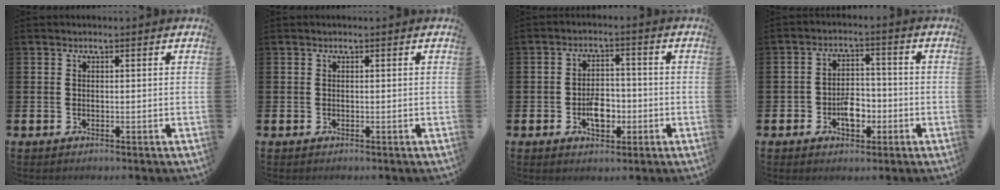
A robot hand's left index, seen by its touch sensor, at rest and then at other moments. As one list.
[{"total": 0.0}, {"total": 4.6, "force": [-1.4, 2.9, 3.3], "torque": [-0.052, 0.004, -0.028]}, {"total": 4.4, "force": [-1.6, 2.8, 2.9], "torque": [-0.046, 0.005, -0.033]}]